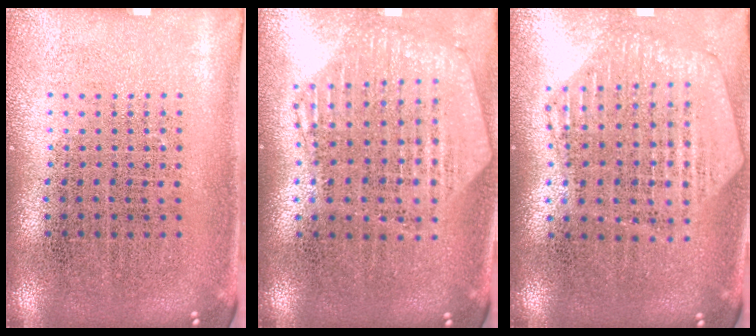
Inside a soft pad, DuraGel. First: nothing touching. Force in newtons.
{"total": 1.1, "press": 1.1, "slide": 0.2}
{"total": 1.1, "press": 1.1, "slide": 0.1}